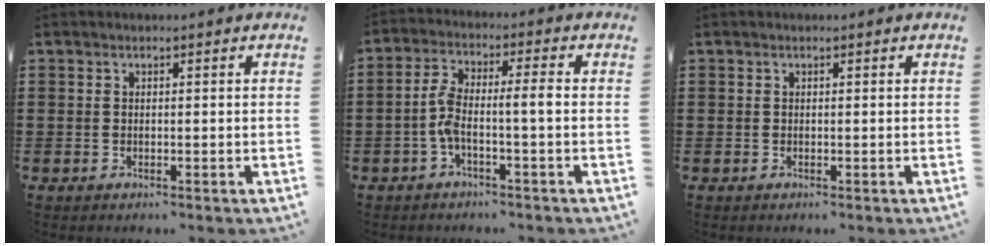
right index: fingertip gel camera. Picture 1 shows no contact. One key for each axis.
{"total": 5.5, "fx": -1.2, "fy": 1.2, "fz": 5.2, "tx": -0.116, "ty": -0.001, "tz": -0.031}
{"total": 0.0}